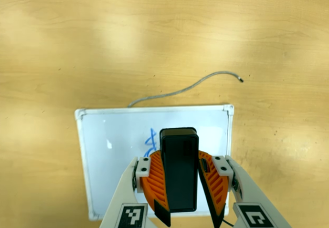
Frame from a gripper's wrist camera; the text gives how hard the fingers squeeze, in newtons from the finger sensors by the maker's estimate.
{"total": 9.2, "left": 9.3, "right": 9.1}